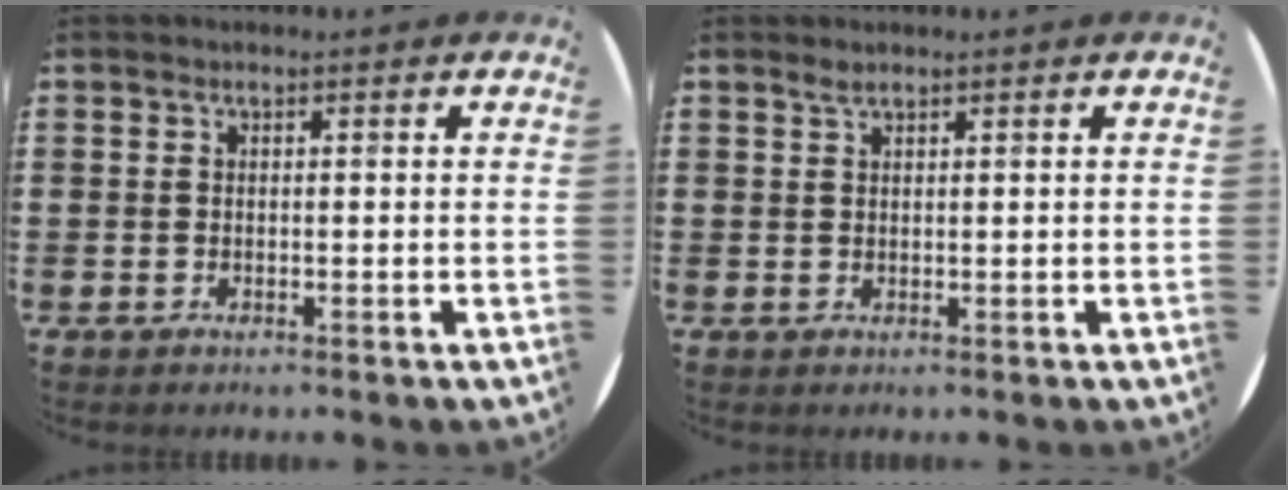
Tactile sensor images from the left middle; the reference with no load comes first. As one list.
[{"total": 0.9, "force": [0.8, 0.0, 0.5], "torque": [-0.009, 0.001, 0.014]}]